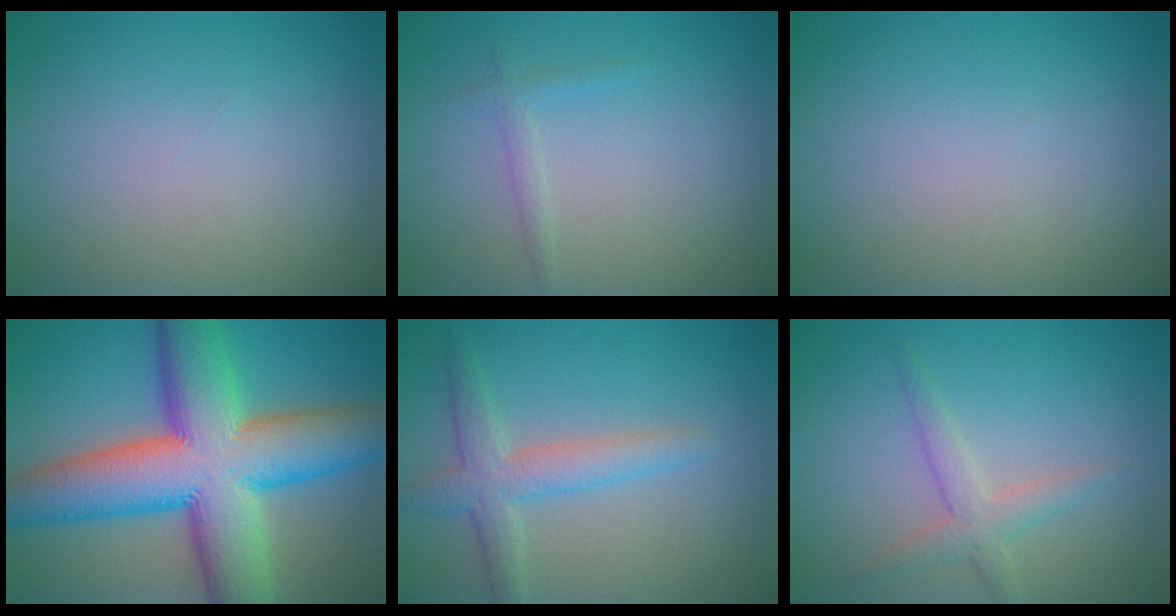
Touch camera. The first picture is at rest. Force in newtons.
{"total": 1.2, "press": 1.2, "slide": 0.1}
{"total": 0.0}
{"total": 15.7, "press": 15.7, "slide": 0.5}
{"total": 3.7, "press": 3.7, "slide": 0.1}
{"total": 2.5, "press": 2.5, "slide": 0.1}